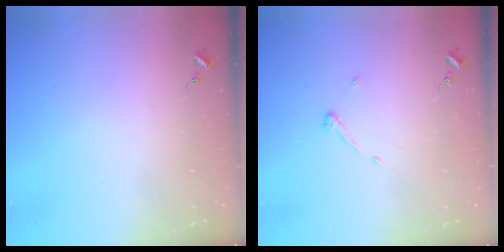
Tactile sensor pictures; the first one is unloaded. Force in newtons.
{"total": 3.9, "press": 3.9, "slide": 0.5}